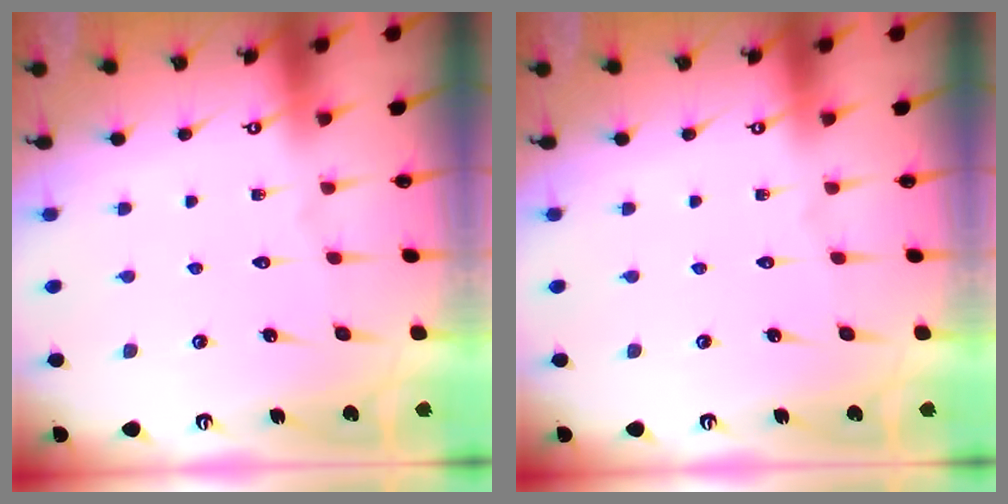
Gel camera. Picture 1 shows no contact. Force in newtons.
{"total": 0.0}